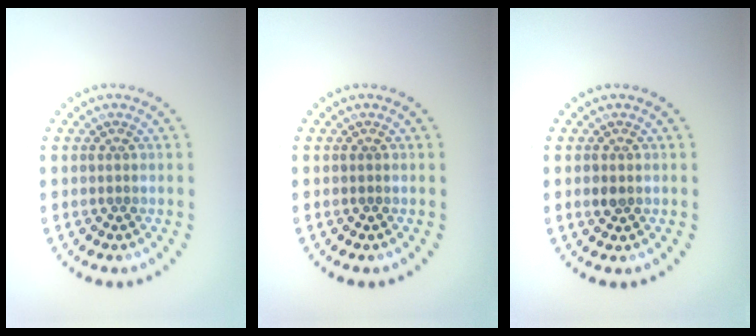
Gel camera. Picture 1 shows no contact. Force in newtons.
{"total": 0.0}
{"total": 1.3, "press": 1.2, "slide": 0.4}